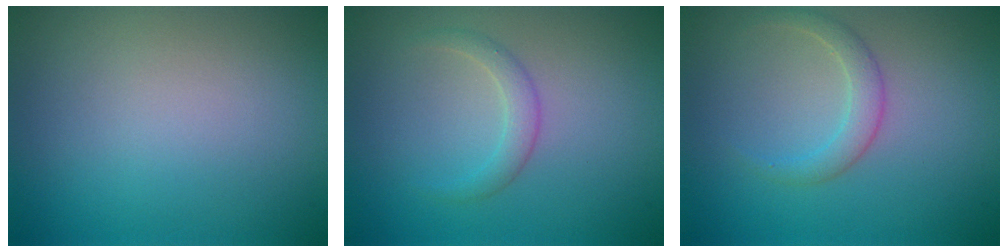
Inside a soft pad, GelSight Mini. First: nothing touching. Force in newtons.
{"total": 1.6, "press": 1.6, "slide": 0.0}
{"total": 1.8, "press": 1.8, "slide": 0.2}